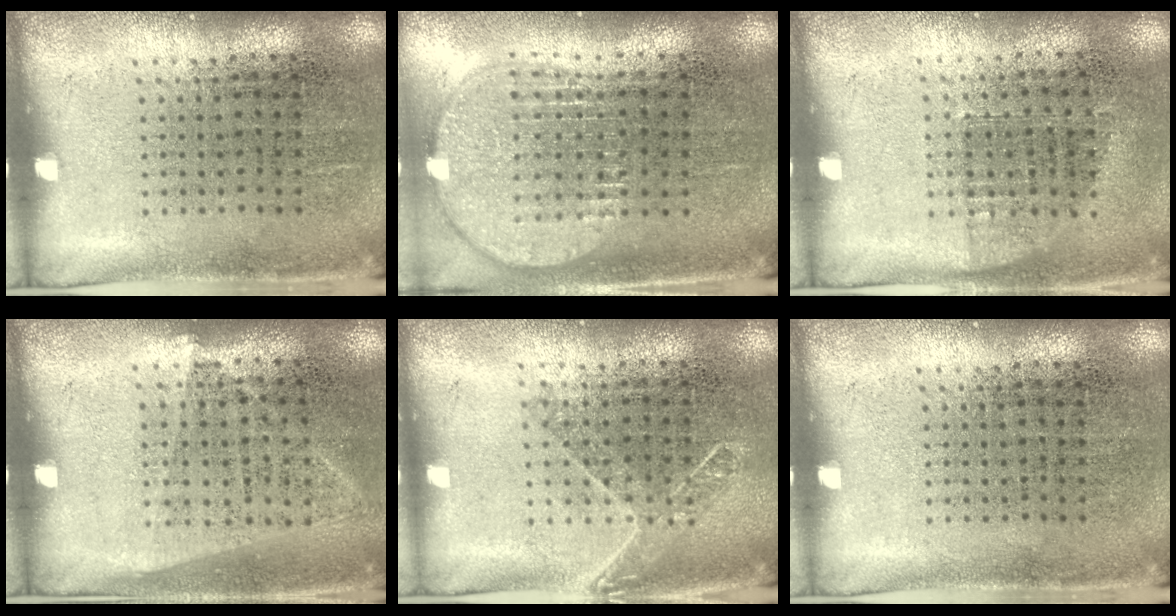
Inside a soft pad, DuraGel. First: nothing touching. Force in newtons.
{"total": 1.9, "press": 1.6, "slide": 1.0}
{"total": 0.7, "press": 0.6, "slide": 0.4}
{"total": 1.0, "press": 0.9, "slide": 0.4}
{"total": 1.4, "press": 1.1, "slide": 0.8}
{"total": 0.0}